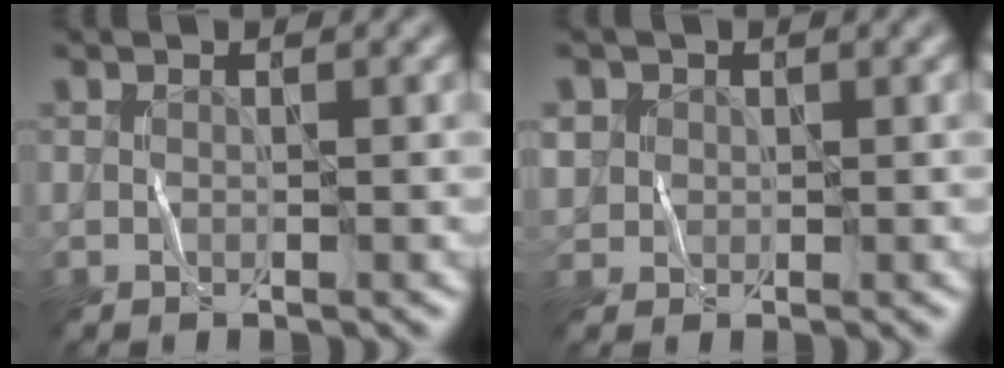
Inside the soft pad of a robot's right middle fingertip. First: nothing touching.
{"total": 1.9, "force": [0.7, 1.8, 0.0], "torque": [-0.014, 0.003, 0.010]}